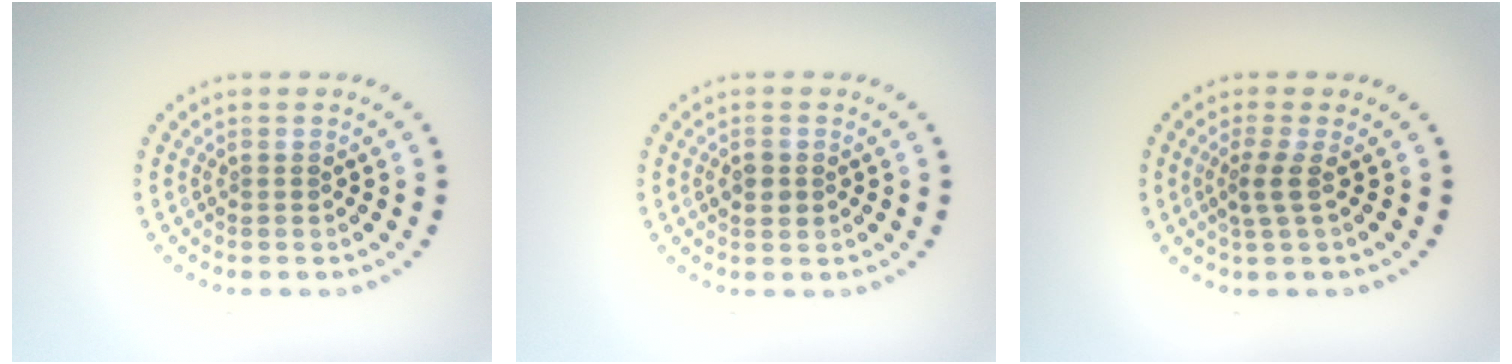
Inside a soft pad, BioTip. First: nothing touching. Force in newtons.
{"total": 1.4, "press": 1.4, "slide": 0.1}
{"total": 1.9, "press": 1.2, "slide": 1.4}